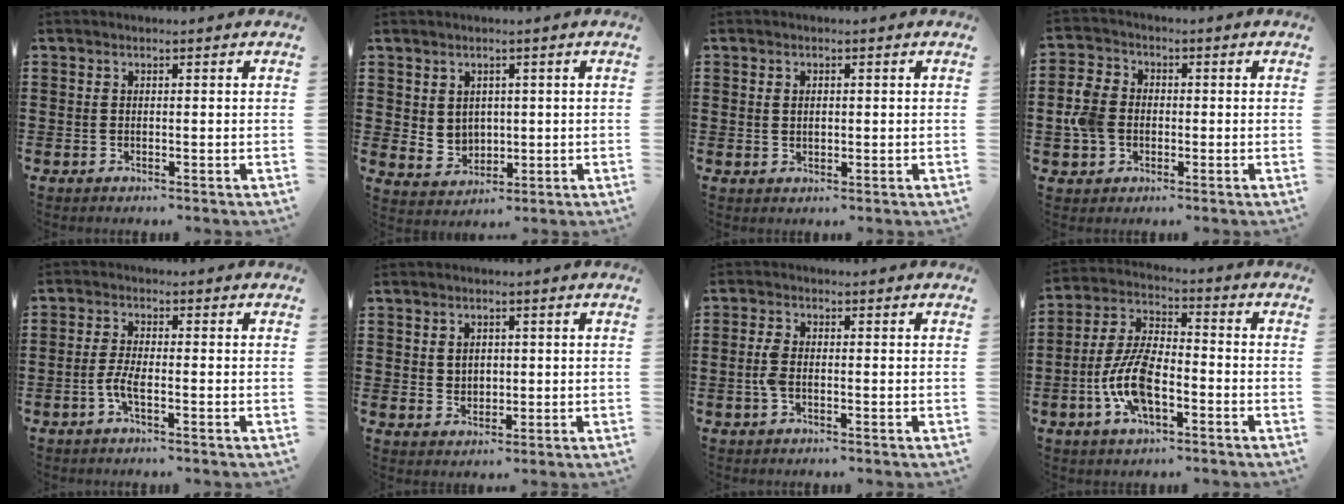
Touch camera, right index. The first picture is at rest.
{"total": 3.4, "force": [1.8, 2.8, 0.7], "torque": [-0.020, -0.003, 0.032]}
{"total": 1.2, "force": [0.3, 0.8, 0.8], "torque": [-0.019, 0.005, 0.006]}
{"total": 5.8, "force": [-0.9, 4.7, 3.3], "torque": [-0.096, 0.005, -0.023]}
{"total": 3.2, "force": [-1.4, 0.5, 2.8], "torque": [-0.071, -0.009, -0.030]}
{"total": 2.2, "force": [0.9, 1.9, 0.7], "torque": [-0.014, 0.006, 0.013]}
{"total": 2.7, "force": [-0.6, 1.3, 2.3], "torque": [-0.060, -0.003, -0.016]}
{"total": 9.2, "force": [-3.1, 4.1, 7.6], "torque": [-0.183, -0.005, -0.066]}